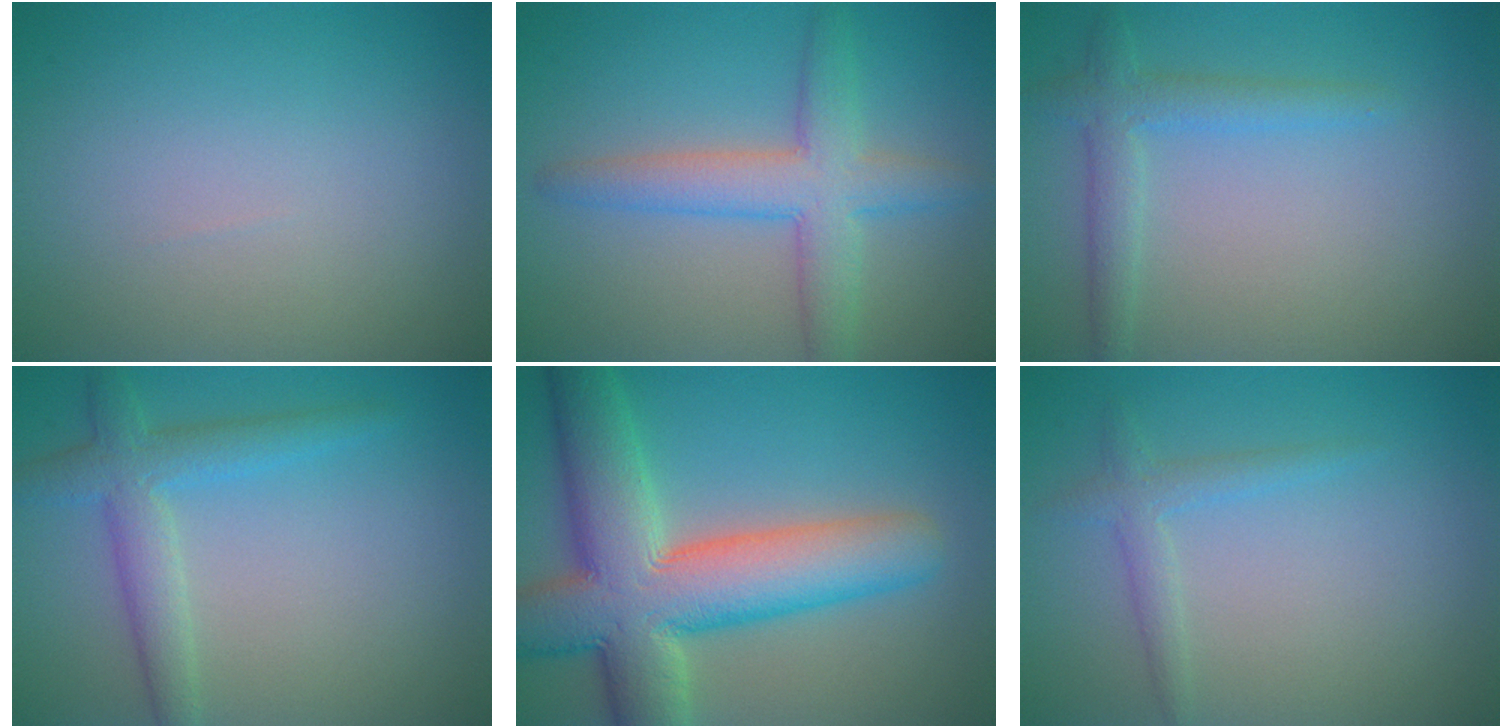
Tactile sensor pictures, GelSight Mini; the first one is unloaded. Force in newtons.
{"total": 5.0, "press": 5.0, "slide": 0.2}
{"total": 2.7, "press": 2.7, "slide": 0.1}
{"total": 3.6, "press": 3.6, "slide": 0.1}
{"total": 11.8, "press": 11.8, "slide": 0.6}
{"total": 1.8, "press": 1.8, "slide": 0.0}